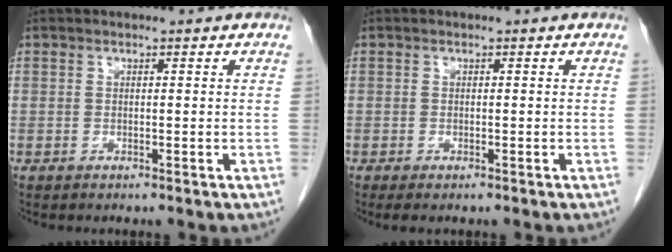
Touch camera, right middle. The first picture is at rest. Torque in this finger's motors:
{"motor_torque": [0.13, -0.12, 0.02, 0.02]}